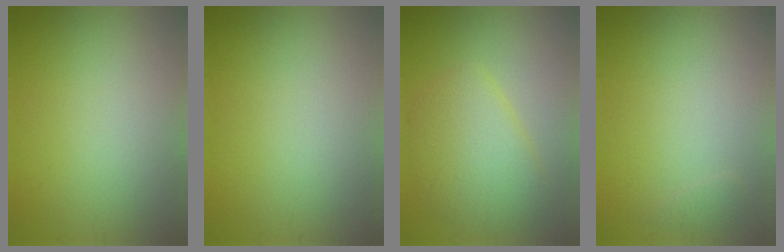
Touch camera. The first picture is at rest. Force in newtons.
{"total": 0.0}
{"total": 4.8, "press": 4.8, "slide": 0.3}
{"total": 0.6, "press": 0.6, "slide": 0.1}